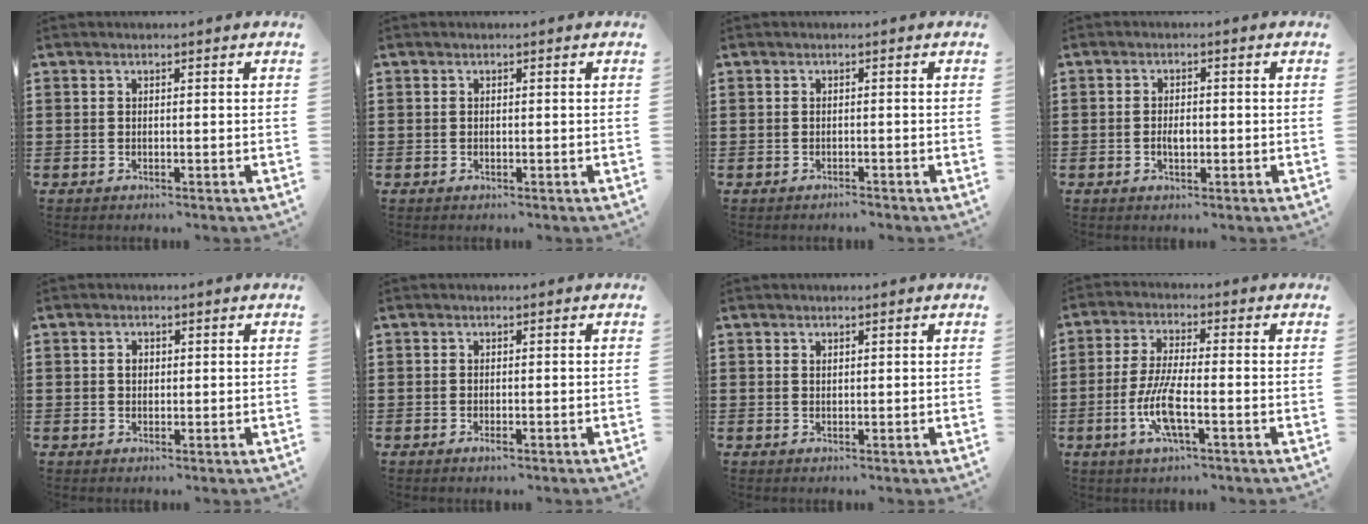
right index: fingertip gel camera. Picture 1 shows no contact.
{"total": 0.6, "force": [0.1, 0.4, 0.5], "torque": [-0.011, -0.001, 0.002]}
{"total": 0.8, "force": [-0.8, 0.1, -0.3], "torque": [0.002, 0.004, -0.019]}
{"total": 2.0, "force": [-0.4, 1.0, 1.7], "torque": [-0.033, 0.001, -0.006]}
{"total": 1.2, "force": [0.3, 0.9, 0.7], "torque": [-0.016, 0.005, 0.004]}
{"total": 1.0, "force": [-0.6, 0.0, 0.8], "torque": [-0.014, -0.006, -0.009]}
{"total": 0.5, "force": [0.4, 0.3, 0.0], "torque": [-0.001, 0.001, 0.008]}
{"total": 7.5, "force": [-2.5, 1.5, 6.9], "torque": [-0.148, -0.014, -0.050]}